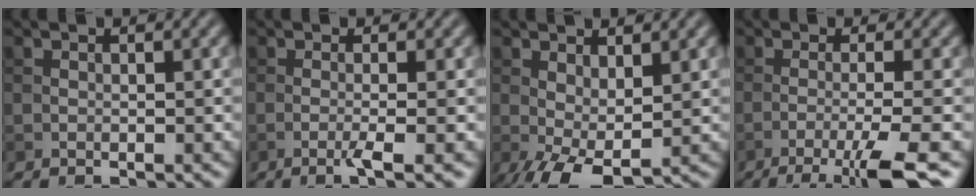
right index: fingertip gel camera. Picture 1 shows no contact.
{"total": 2.6, "force": [-0.7, 0.5, 2.4], "torque": [-0.037, -0.003, -0.019]}
{"total": 4.7, "force": [-0.8, 2.0, 4.2], "torque": [-0.089, -0.005, -0.012]}
{"total": 5.9, "force": [-3.0, 0.9, 5.0], "torque": [-0.070, -0.002, -0.061]}